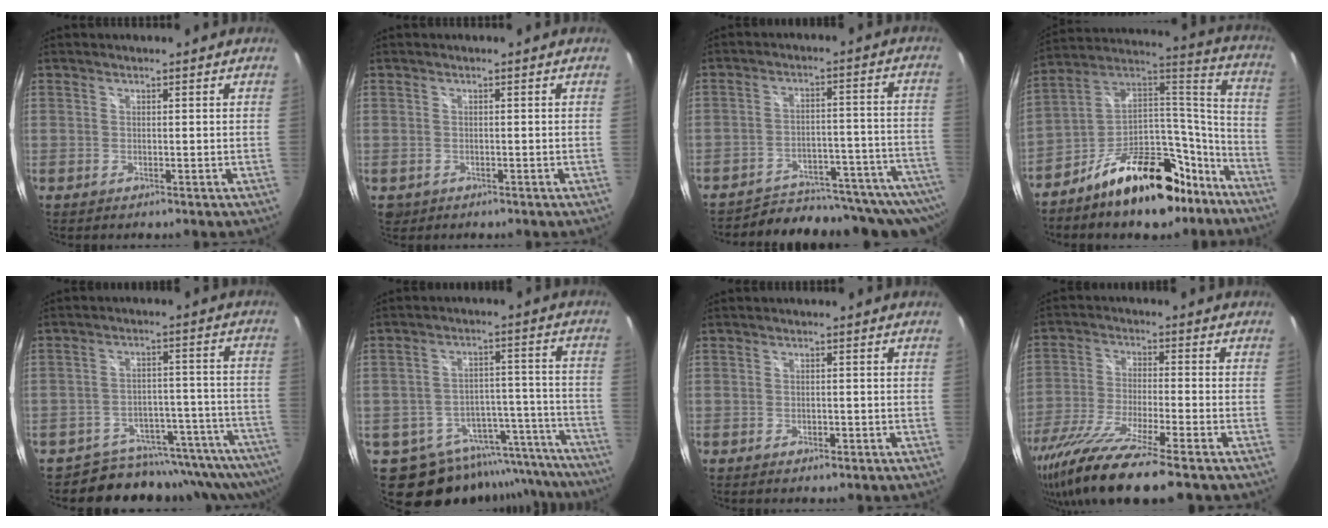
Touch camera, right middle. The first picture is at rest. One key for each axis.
{"total": 1.9, "fx": -0.6, "fy": 1.7, "fz": 0.7, "tx": -0.017, "ty": -0.005, "tz": -0.006}
{"total": 25.4, "fx": -23.6, "fy": 4.6, "fz": 8.2, "tx": -0.096, "ty": -0.014, "tz": -0.301}
{"total": 22.3, "fx": -14.2, "fy": 10.6, "fz": 13.5, "tx": -0.211, "ty": 0.056, "tz": -0.212}
{"total": 16.5, "fx": -15.8, "fy": 4.2, "fz": 1.8, "tx": -0.018, "ty": 0.029, "tz": -0.212}
{"total": 19.7, "fx": -16.9, "fy": 8.4, "fz": 5.7, "tx": -0.095, "ty": 0.037, "tz": -0.215}
{"total": 1.6, "fx": -1.0, "fy": 1.0, "fz": 0.8, "tx": -0.015, "ty": -0.004, "tz": -0.015}
{"total": 17.5, "fx": -13.4, "fy": 1.0, "fz": 11.1, "tx": -0.229, "ty": -0.055, "tz": -0.243}